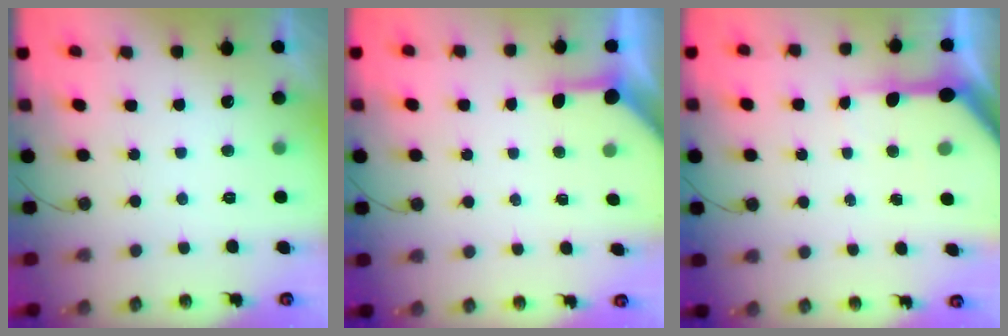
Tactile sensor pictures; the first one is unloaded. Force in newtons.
{"total": 5.1, "press": 5.1, "slide": 0.6}
{"total": 9.0, "press": 8.9, "slide": 1.0}